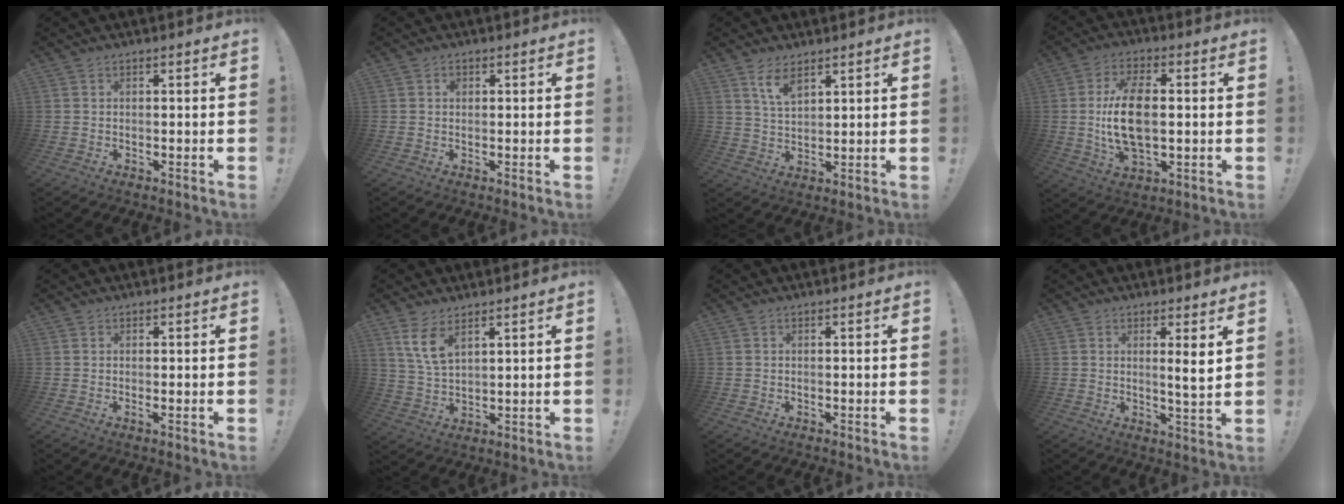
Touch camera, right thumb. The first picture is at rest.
{"total": 1.1, "force": [0.3, 1.0, 0.3], "torque": [-0.001, 0.002, 0.003]}
{"total": 6.3, "force": [4.2, 2.6, 3.8], "torque": [-0.071, -0.019, 0.077]}
{"total": 13.6, "force": [0.3, 7.4, 11.4], "torque": [-0.217, -0.005, 0.001]}
{"total": 0.6, "force": [0.3, 0.0, 0.6], "torque": [-0.006, -0.002, 0.004]}
{"total": 7.3, "force": [4.5, 3.1, 4.9], "torque": [-0.094, -0.018, 0.086]}
{"total": 0.0}
{"total": 5.2, "force": [2.1, -0.5, 4.7], "torque": [-0.069, -0.022, 0.028]}